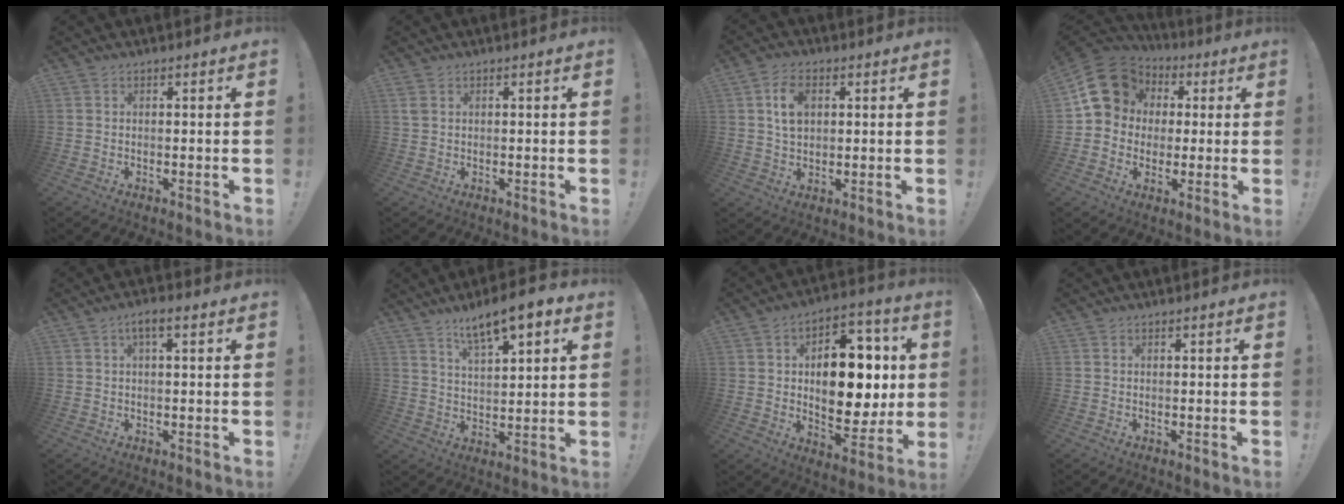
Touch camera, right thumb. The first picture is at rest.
{"total": 1.7, "force": [0.8, 1.0, 1.1], "torque": [-0.022, 0.004, 0.015]}
{"total": 7.6, "force": [2.3, 5.1, 5.2], "torque": [-0.084, -0.002, 0.040]}
{"total": 15.1, "force": [4.4, 12.5, 7.2], "torque": [-0.097, -0.010, 0.094]}
{"total": 3.6, "force": [1.0, 0.9, 3.3], "torque": [-0.051, 0.002, 0.011]}
{"total": 10.6, "force": [7.4, 3.0, 7.0], "torque": [-0.112, -0.040, 0.125]}
{"total": 19.8, "force": [2.8, 12.2, 15.3], "torque": [-0.218, -0.003, 0.053]}
{"total": 0.0}